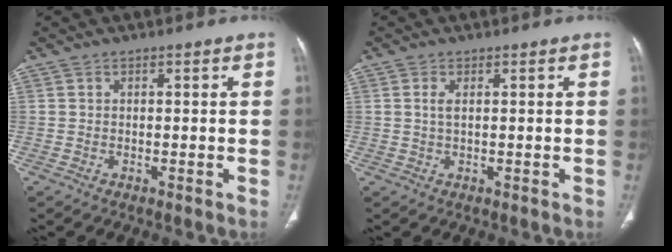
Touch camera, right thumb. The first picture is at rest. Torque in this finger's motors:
{"motor_torque": [-0.54, 0.00, 0.33, 0.27, -0.01]}